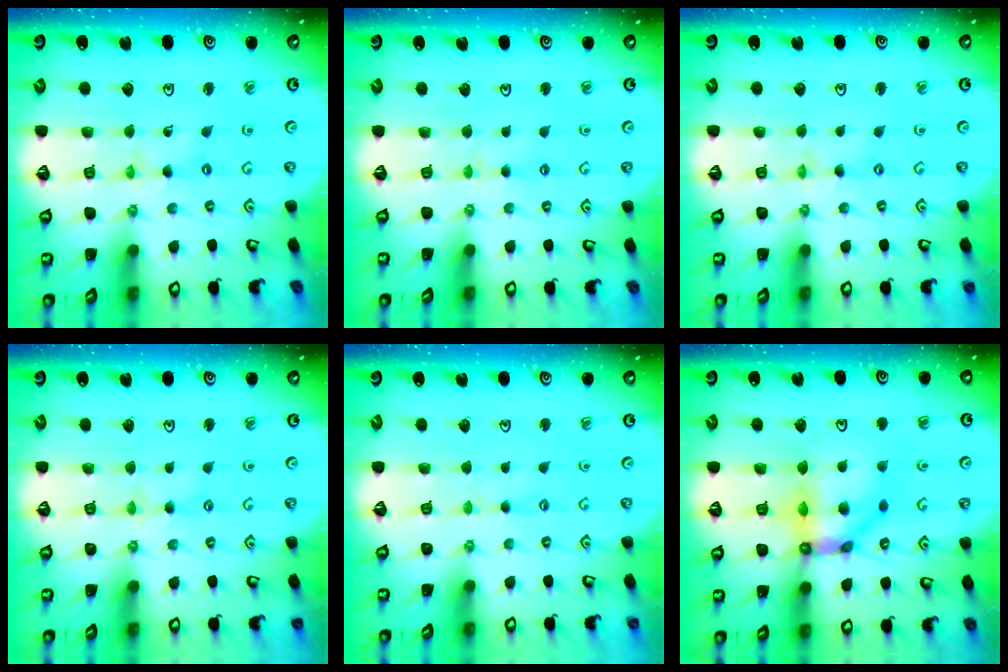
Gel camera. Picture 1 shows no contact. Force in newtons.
{"total": 2.3, "press": 2.3, "slide": 0.3}
{"total": 1.7, "press": 1.7, "slide": 0.3}
{"total": 4.5, "press": 4.4, "slide": 0.6}
{"total": 1.2, "press": 1.1, "slide": 0.3}
{"total": 12.7, "press": 12.5, "slide": 2.0}